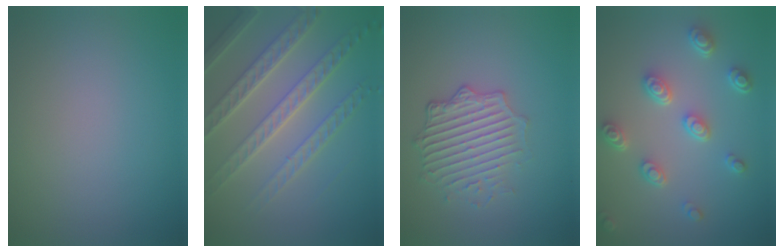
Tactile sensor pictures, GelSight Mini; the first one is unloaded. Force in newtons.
{"total": 6.0, "press": 5.0, "slide": 3.3}
{"total": 4.7, "press": 3.5, "slide": 3.1}
{"total": 4.5, "press": 3.5, "slide": 2.9}